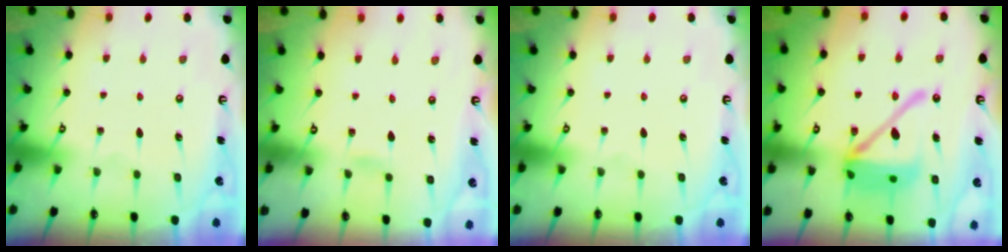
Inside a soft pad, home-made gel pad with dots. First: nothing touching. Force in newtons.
{"total": 1.2, "press": 1.2, "slide": 0.1}
{"total": 0.0}
{"total": 17.8, "press": 17.7, "slide": 2.4}